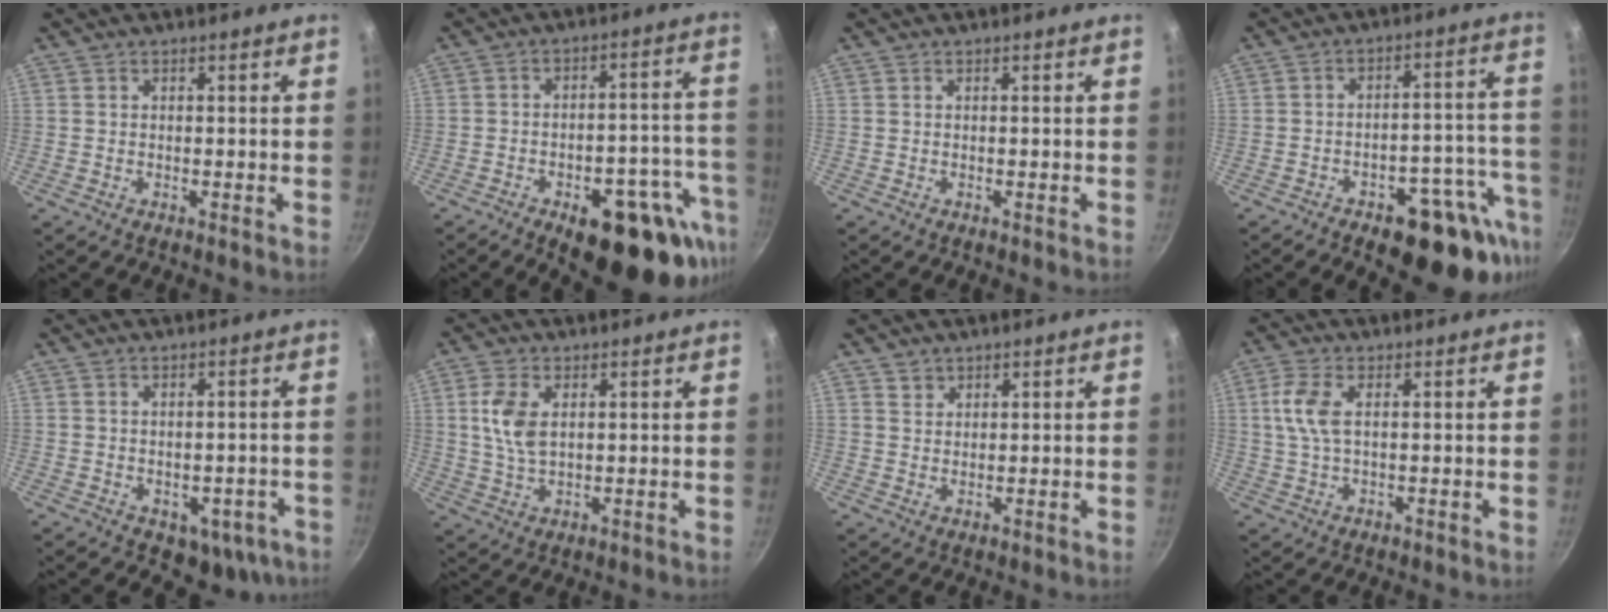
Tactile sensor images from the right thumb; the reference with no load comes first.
{"total": 21.4, "force": [-10.9, 9.2, 16.0], "torque": [-0.140, 0.041, -0.138]}
{"total": 0.0}
{"total": 17.3, "force": [-9.5, 7.6, 12.3], "torque": [-0.102, 0.053, -0.124]}
{"total": 7.9, "force": [-3.2, 5.3, 5.0], "torque": [-0.025, 0.021, -0.021]}
{"total": 7.3, "force": [1.7, 4.2, 5.7], "torque": [-0.113, -0.005, 0.034]}
{"total": 2.1, "force": [1.4, 1.5, 0.3], "torque": [0.010, 0.000, 0.026]}
{"total": 6.0, "force": [1.2, 3.0, 5.1], "torque": [-0.111, 0.008, 0.022]}